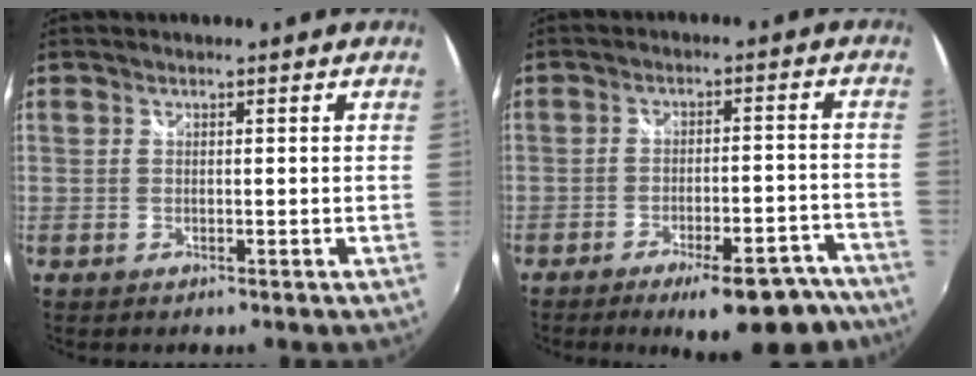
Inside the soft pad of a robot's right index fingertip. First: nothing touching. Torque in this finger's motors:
{"motor_torque": [1.37, -0.77, 0.56, 0.06]}